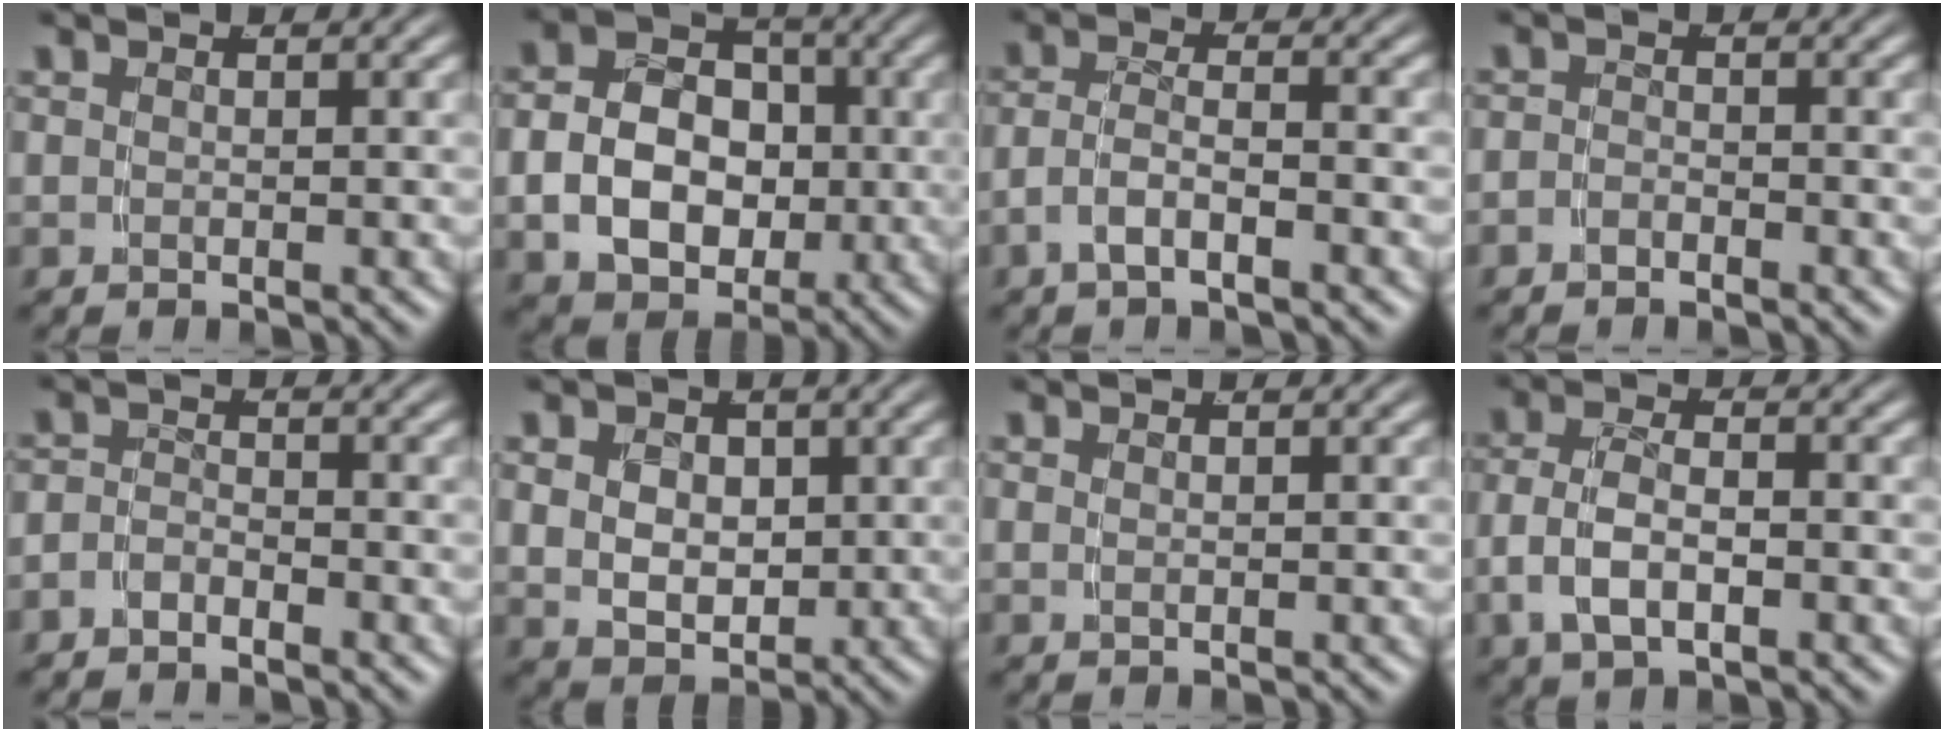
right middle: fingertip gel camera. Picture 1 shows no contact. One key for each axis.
{"total": 10.5, "fx": -1.3, "fy": 8.7, "fz": 5.7, "tx": -0.111, "ty": -0.027, "tz": -0.022}
{"total": 3.1, "fx": -1.7, "fy": 1.5, "fz": 2.1, "tx": -0.044, "ty": -0.010, "tz": -0.031}
{"total": 1.4, "fx": -1.4, "fy": 0.4, "fz": -0.1, "tx": 0.002, "ty": -0.008, "tz": -0.026}
{"total": 2.1, "fx": -1.8, "fy": 1.0, "fz": 0.4, "tx": -0.009, "ty": -0.009, "tz": -0.034}
{"total": 5.1, "fx": 0.4, "fy": 3.9, "fz": 3.3, "tx": -0.067, "ty": -0.028, "tz": 0.021}
{"total": 0.6, "fx": 0.3, "fy": -0.4, "fz": 0.2, "tx": 0.003, "ty": -0.002, "tz": 0.008}
{"total": 4.4, "fx": -0.8, "fy": 2.7, "fz": 3.4, "tx": -0.071, "ty": -0.005, "tz": -0.012}